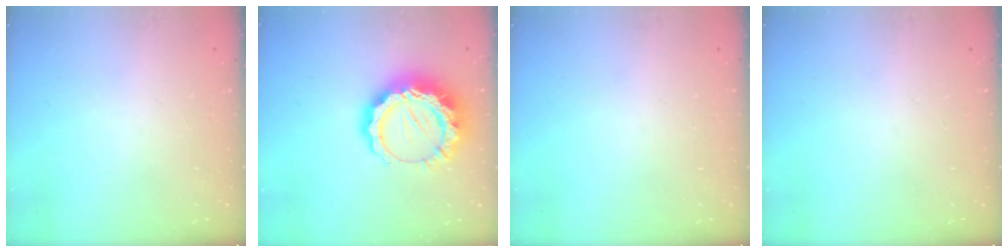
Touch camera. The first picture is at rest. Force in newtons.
{"total": 16.3, "press": 16.3, "slide": 1.3}
{"total": 0.0}
{"total": 0.0}